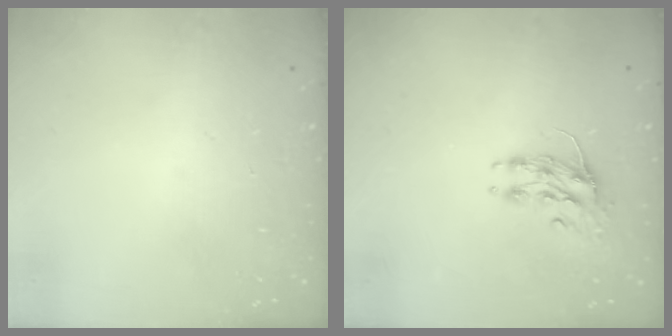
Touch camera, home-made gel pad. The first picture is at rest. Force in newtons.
{"total": 8.4, "press": 8.3, "slide": 1.0}